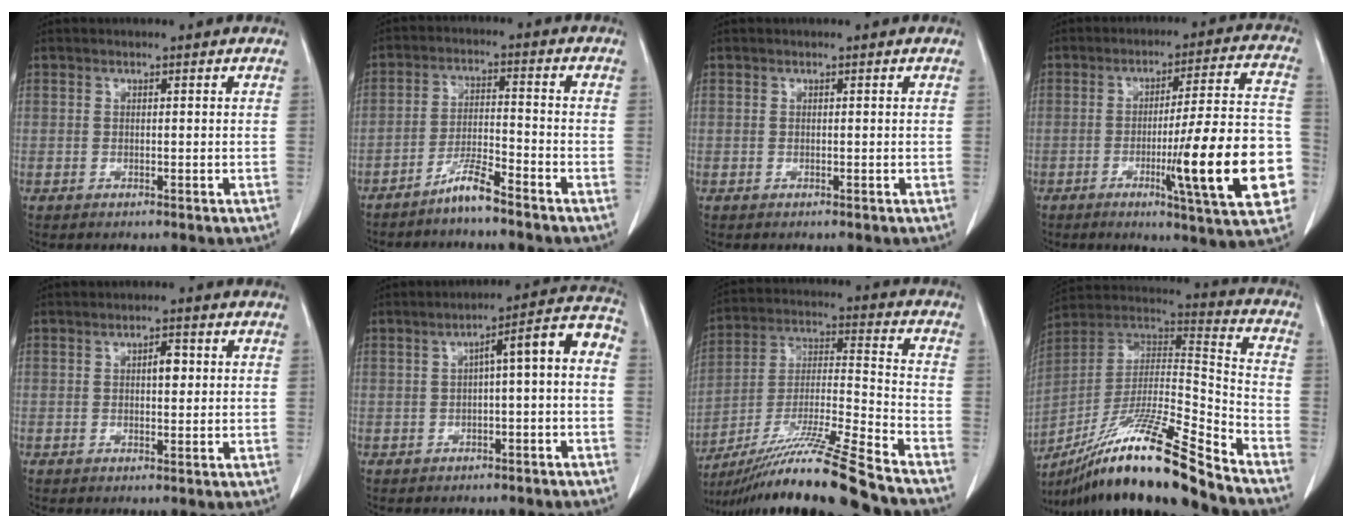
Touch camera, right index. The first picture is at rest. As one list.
[{"total": 5.1, "force": [-4.3, -0.2, 2.8], "torque": [-0.056, -0.007, -0.086]}, {"total": 0.0}, {"total": 18.3, "force": [-4.9, 0.7, 17.6], "torque": [-0.206, 0.003, -0.063]}, {"total": 2.4, "force": [0.4, 1.0, 2.1], "torque": [-0.032, 0.002, 0.006]}, {"total": 7.9, "force": [-0.7, 1.3, 7.8], "torque": [-0.101, 0.038, -0.013]}, {"total": 22.0, "force": [-18.0, -1.4, 12.6], "torque": [-0.220, -0.033, -0.315]}, {"total": 22.6, "force": [-17.2, 0.3, 14.7], "torque": [-0.271, -0.006, -0.315]}]